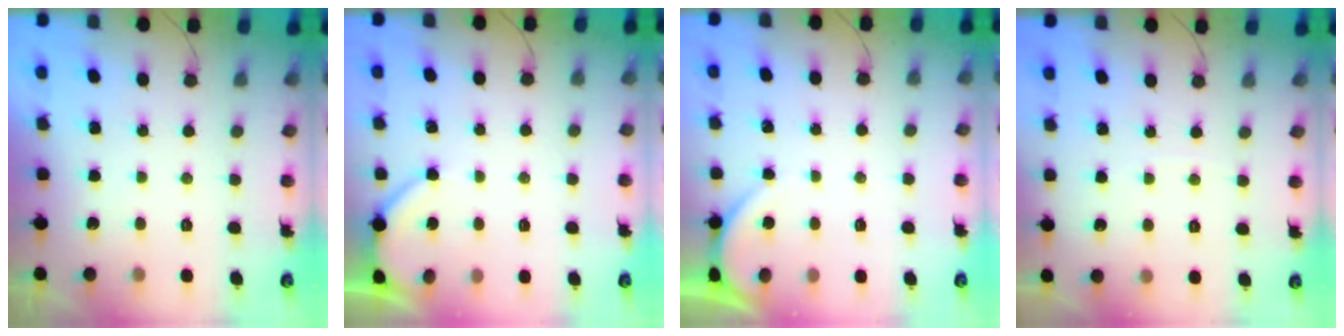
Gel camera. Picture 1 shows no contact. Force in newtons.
{"total": 3.4, "press": 3.4, "slide": 0.4}
{"total": 2.8, "press": 2.8, "slide": 0.3}
{"total": 1.7, "press": 1.7, "slide": 0.2}